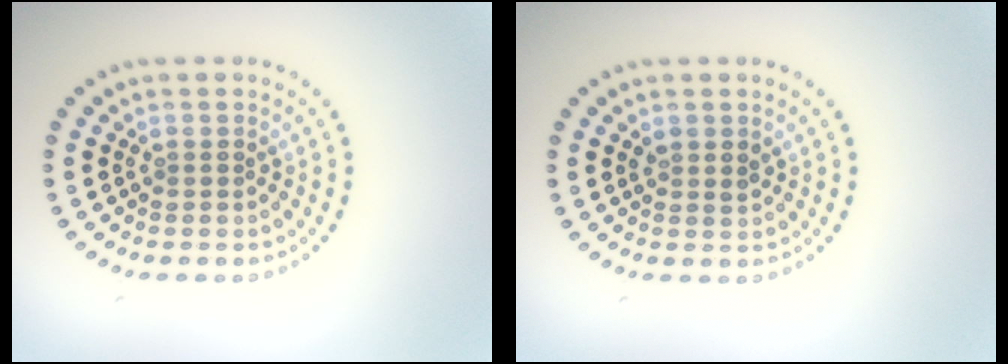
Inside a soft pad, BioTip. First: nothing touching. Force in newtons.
{"total": 0.9, "press": 0.8, "slide": 0.4}